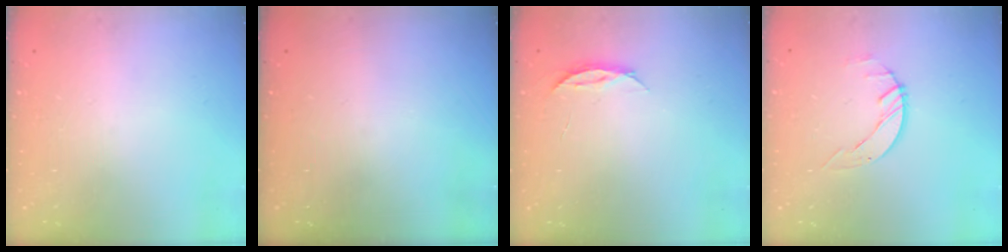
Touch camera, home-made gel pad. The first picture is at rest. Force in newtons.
{"total": 0.0}
{"total": 3.7, "press": 3.6, "slide": 0.4}
{"total": 2.6, "press": 2.6, "slide": 0.3}